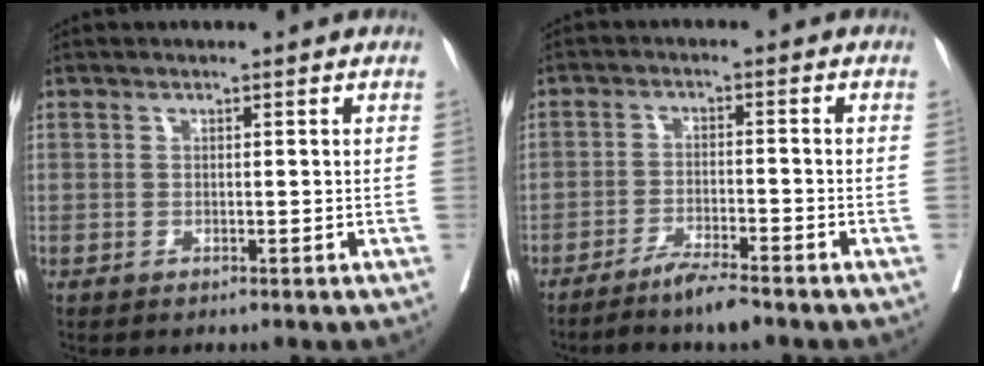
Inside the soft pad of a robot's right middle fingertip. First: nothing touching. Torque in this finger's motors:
{"motor_torque": [-0.14, -0.29, 0.04, 0.00]}